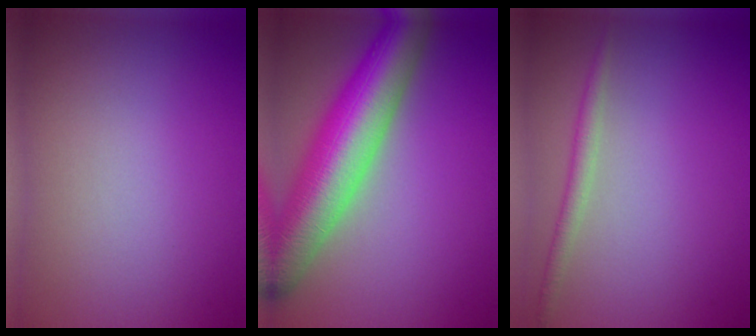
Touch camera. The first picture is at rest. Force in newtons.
{"total": 11.5, "press": 11.5, "slide": 0.4}
{"total": 1.7, "press": 1.7, "slide": 0.1}